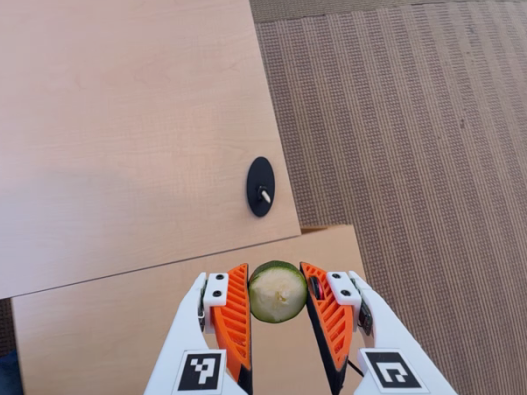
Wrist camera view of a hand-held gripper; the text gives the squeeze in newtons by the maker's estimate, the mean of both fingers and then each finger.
{"total": 10.5, "left": 10.8, "right": 10.1}